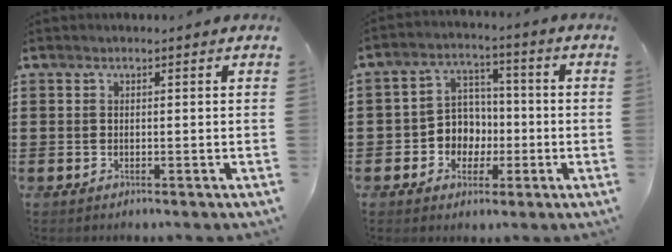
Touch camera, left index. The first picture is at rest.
{"total": 5.9, "force": [-1.3, 5.6, 1.5], "torque": [-0.048, 0.015, -0.024]}